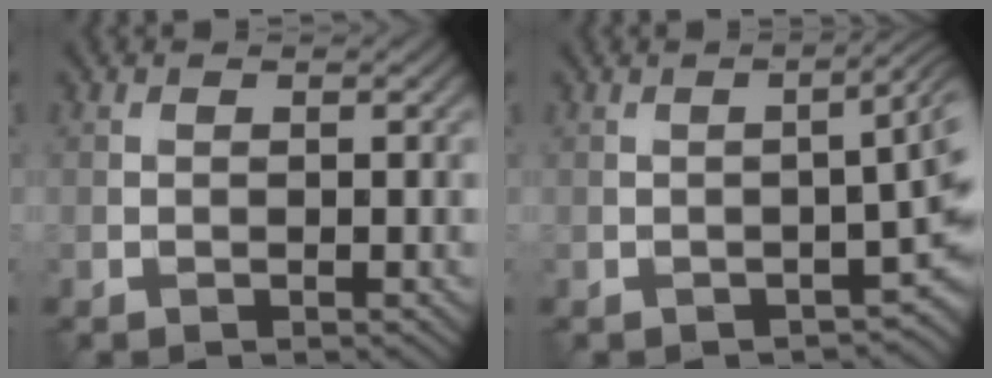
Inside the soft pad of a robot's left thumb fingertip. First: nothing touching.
{"total": 4.2, "force": [-1.3, 0.9, 3.9], "torque": [-0.042, 0.004, -0.014]}